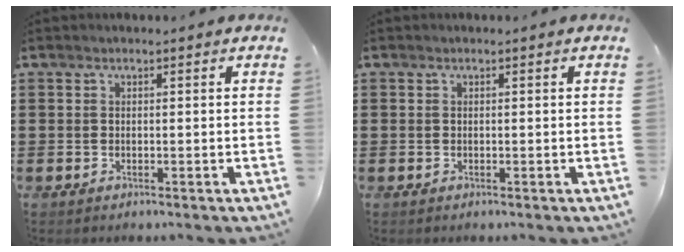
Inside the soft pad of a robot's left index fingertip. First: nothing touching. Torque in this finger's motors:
{"motor_torque": [0.00, 0.00, 0.00, 0.00]}